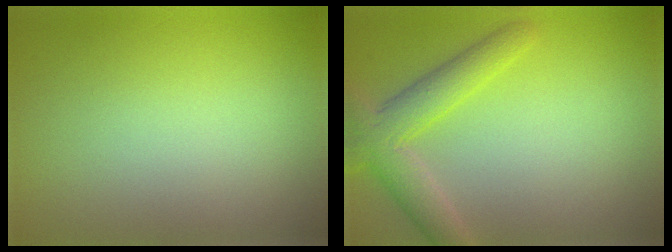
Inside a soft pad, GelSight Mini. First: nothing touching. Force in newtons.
{"total": 4.2, "press": 4.2, "slide": 0.1}